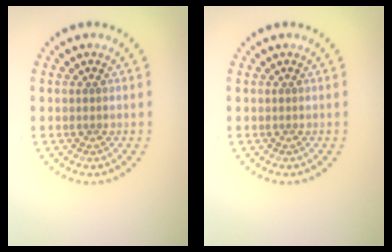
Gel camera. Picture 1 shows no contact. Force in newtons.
{"total": 0.0}